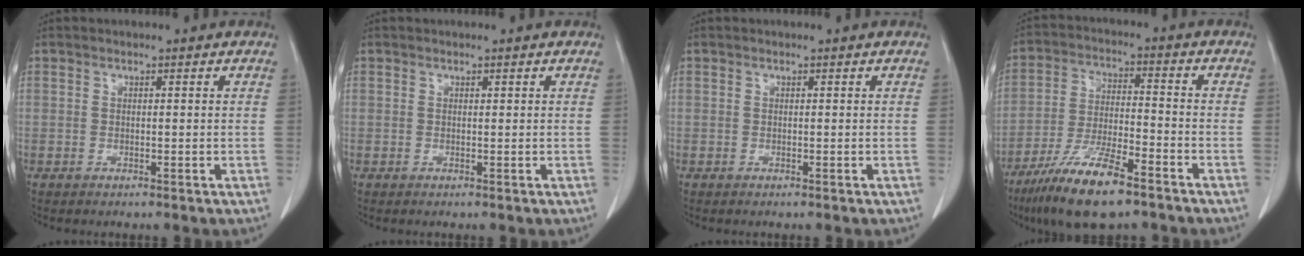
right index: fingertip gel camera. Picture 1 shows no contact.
{"total": 0.0}
{"total": 0.0}
{"total": 12.9, "force": [-8.8, 2.3, 9.1], "torque": [-0.177, -0.024, -0.158]}